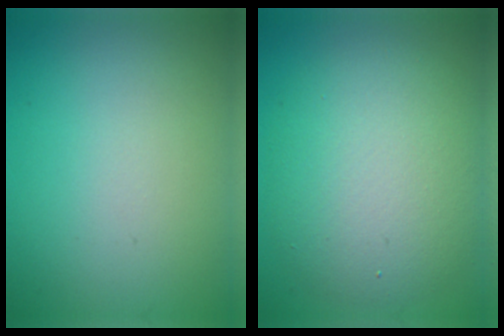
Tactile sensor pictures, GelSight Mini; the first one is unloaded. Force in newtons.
{"total": 7.3, "press": 7.3, "slide": 0.7}